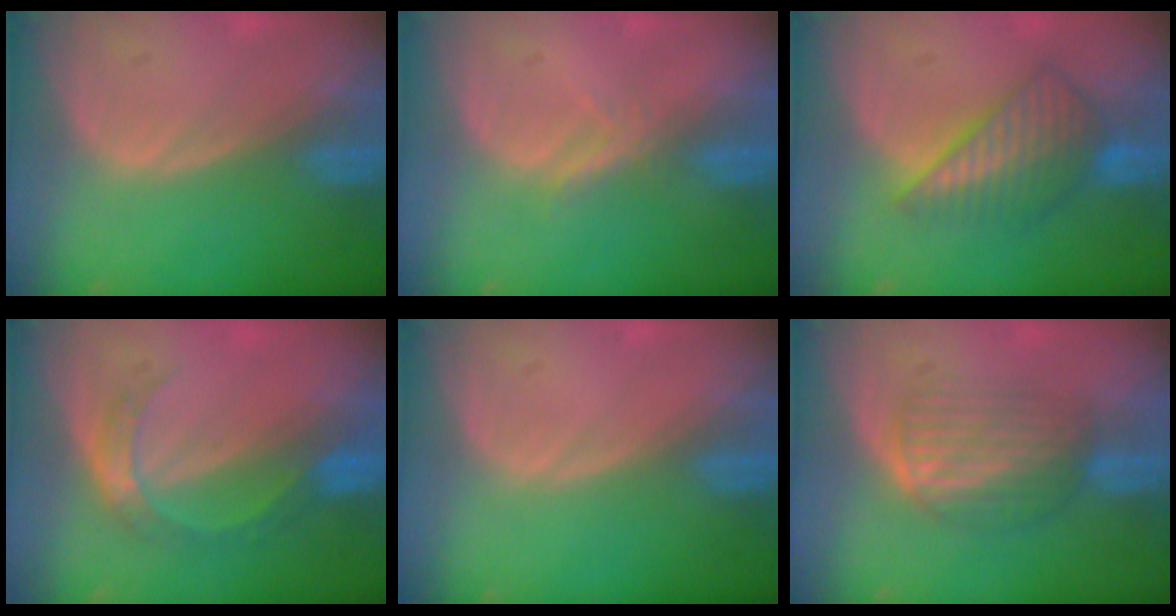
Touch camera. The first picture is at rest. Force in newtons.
{"total": 1.8, "press": 1.6, "slide": 0.7}
{"total": 7.1, "press": 6.8, "slide": 1.9}
{"total": 5.4, "press": 4.8, "slide": 2.4}
{"total": 0.0}
{"total": 5.8, "press": 5.5, "slide": 2.0}